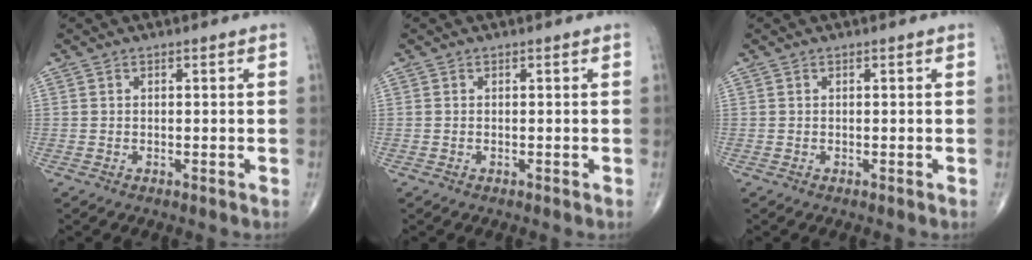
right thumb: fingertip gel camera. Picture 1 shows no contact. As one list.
[{"total": 0.0}, {"total": 0.0}]